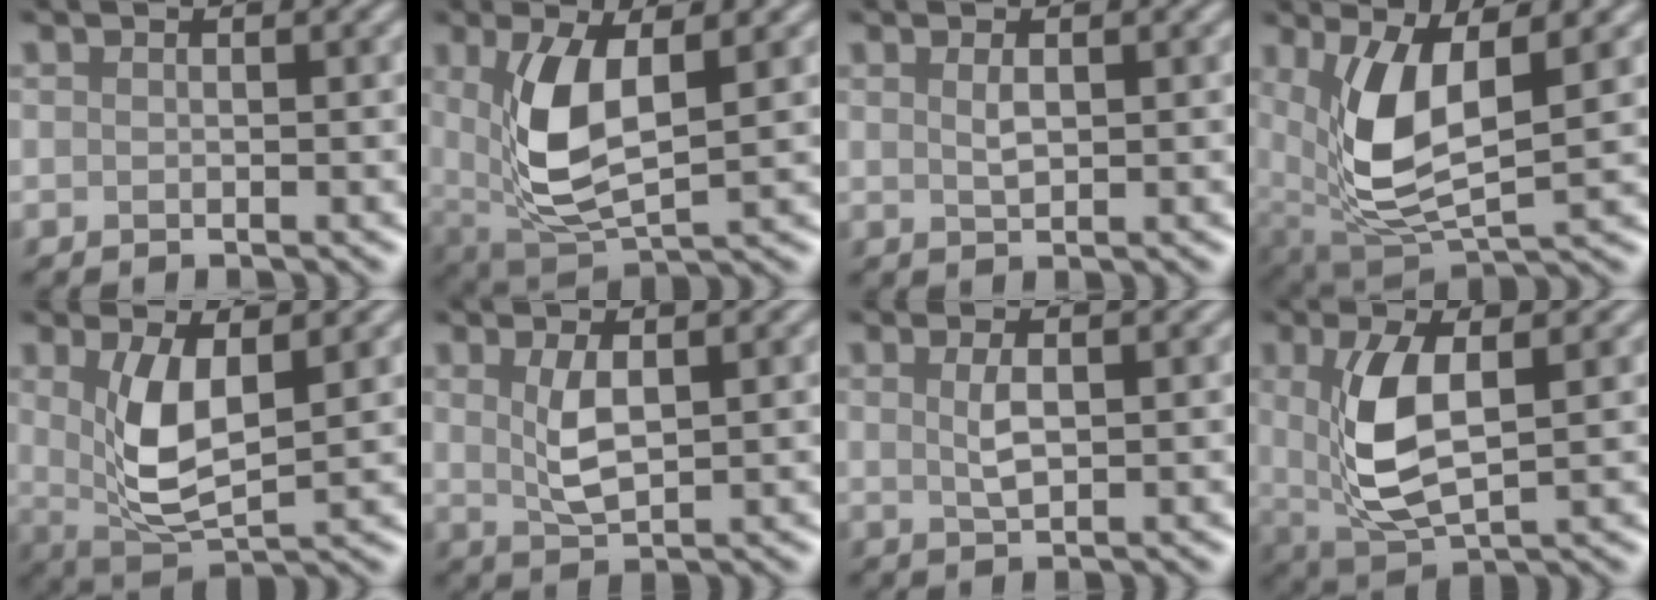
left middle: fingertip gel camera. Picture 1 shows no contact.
{"total": 6.4, "force": [0.9, 2.7, 5.7], "torque": [-0.128, -0.015, 0.032]}
{"total": 0.8, "force": [0.3, 0.2, 0.7], "torque": [-0.015, 0.000, 0.015]}
{"total": 7.5, "force": [1.2, 3.2, 6.6], "torque": [-0.155, -0.015, 0.035]}
{"total": 5.0, "force": [0.8, 1.8, 4.5], "torque": [-0.099, -0.013, 0.029]}
{"total": 2.5, "force": [0.5, 0.7, 2.4], "torque": [-0.056, -0.004, 0.022]}
{"total": 1.5, "force": [0.2, 0.4, 1.4], "torque": [-0.031, -0.001, 0.014]}
{"total": 5.9, "force": [0.5, 2.3, 5.4], "torque": [-0.123, -0.012, 0.025]}